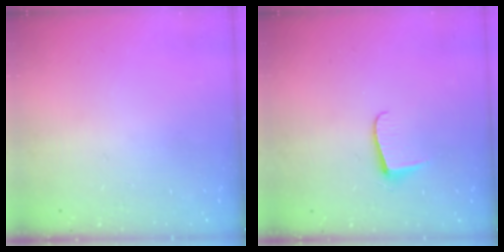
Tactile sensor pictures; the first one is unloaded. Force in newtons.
{"total": 5.6, "press": 5.6, "slide": 0.7}